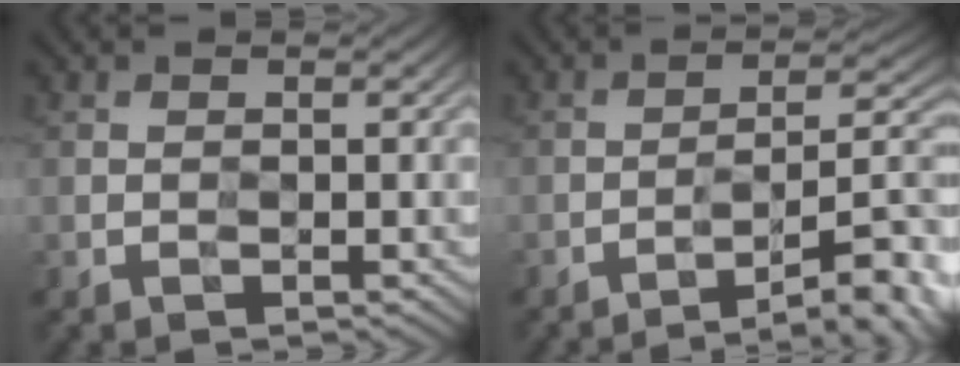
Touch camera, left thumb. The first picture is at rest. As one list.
[{"total": 10.1, "force": [-5.7, 2.7, 7.9], "torque": [-0.115, 0.008, -0.084]}]